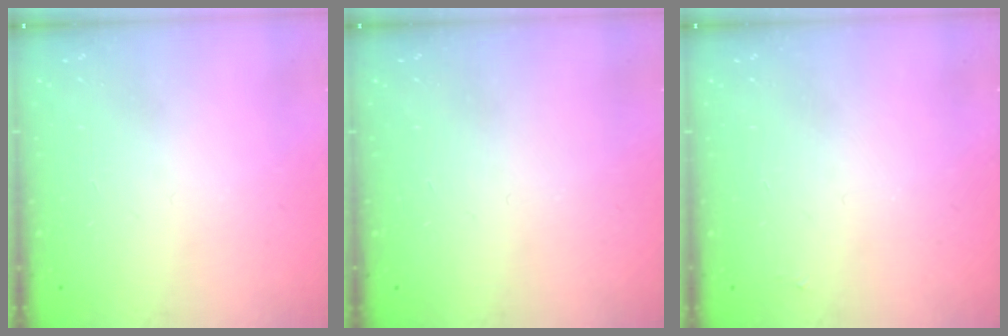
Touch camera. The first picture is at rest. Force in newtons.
{"total": 0.0}
{"total": 1.9, "press": 1.9, "slide": 0.3}